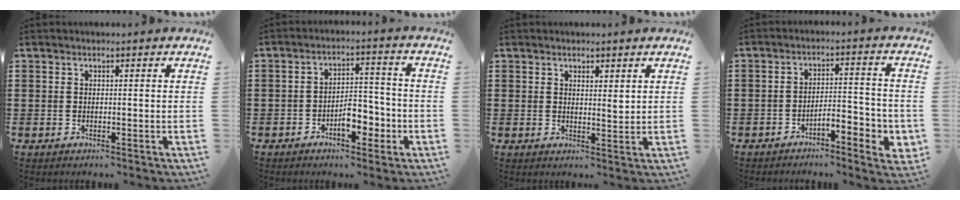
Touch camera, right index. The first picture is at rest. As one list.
[{"total": 6.1, "force": [-2.8, 3.1, 4.4], "torque": [-0.055, 0.006, -0.054]}, {"total": 1.7, "force": [1.3, 0.6, 0.9], "torque": [-0.012, 0.000, 0.021]}, {"total": 4.5, "force": [-3.3, 1.0, 2.9], "torque": [-0.049, 0.008, -0.061]}]